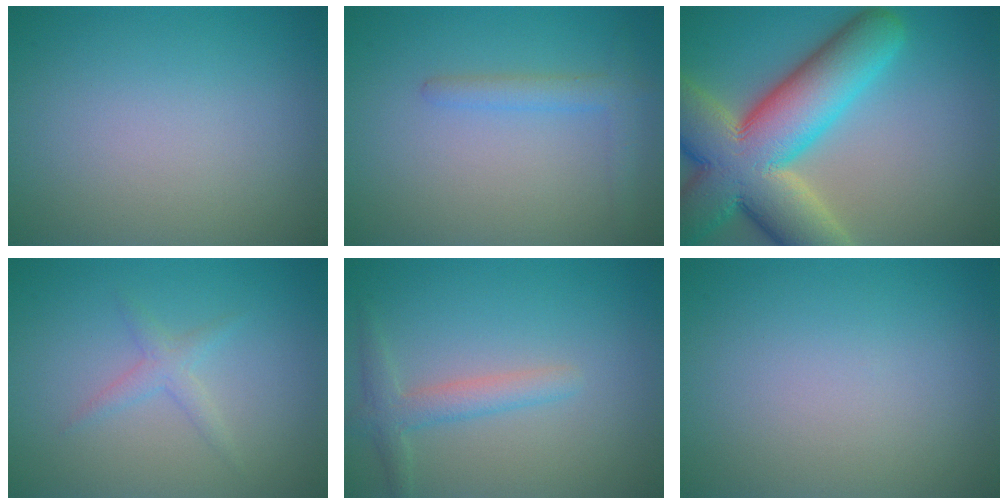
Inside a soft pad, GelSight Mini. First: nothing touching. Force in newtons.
{"total": 2.0, "press": 2.0, "slide": 0.2}
{"total": 14.5, "press": 14.4, "slide": 0.9}
{"total": 1.4, "press": 1.4, "slide": 0.0}
{"total": 2.4, "press": 2.4, "slide": 0.1}
{"total": 0.0}